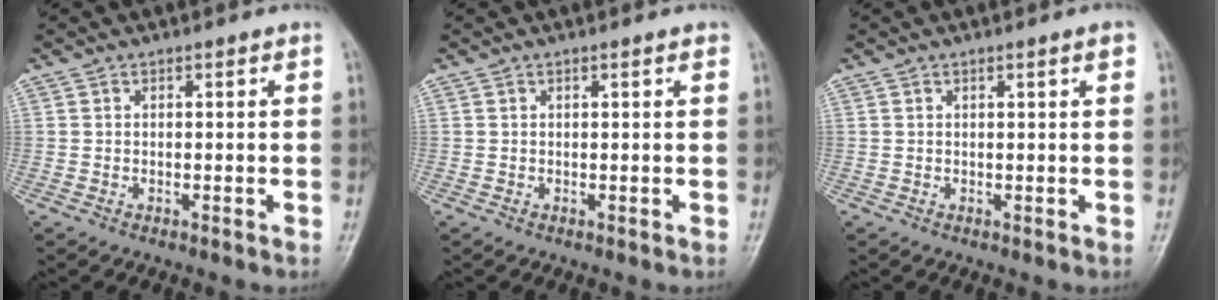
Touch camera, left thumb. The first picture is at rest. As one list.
[{"total": 1.0, "force": [0.6, 0.2, 0.8], "torque": [-0.012, 0.001, 0.005]}, {"total": 1.5, "force": [0.8, 0.1, 1.3], "torque": [-0.021, -0.001, 0.011]}]